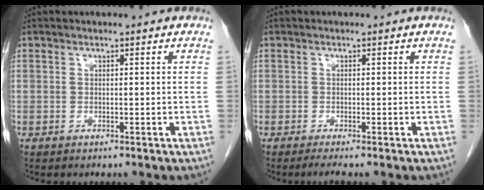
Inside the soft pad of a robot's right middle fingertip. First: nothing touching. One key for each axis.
{"total": 1.5, "fx": -1.2, "fy": -0.3, "fz": 0.9, "tx": -0.021, "ty": -0.005, "tz": -0.023}